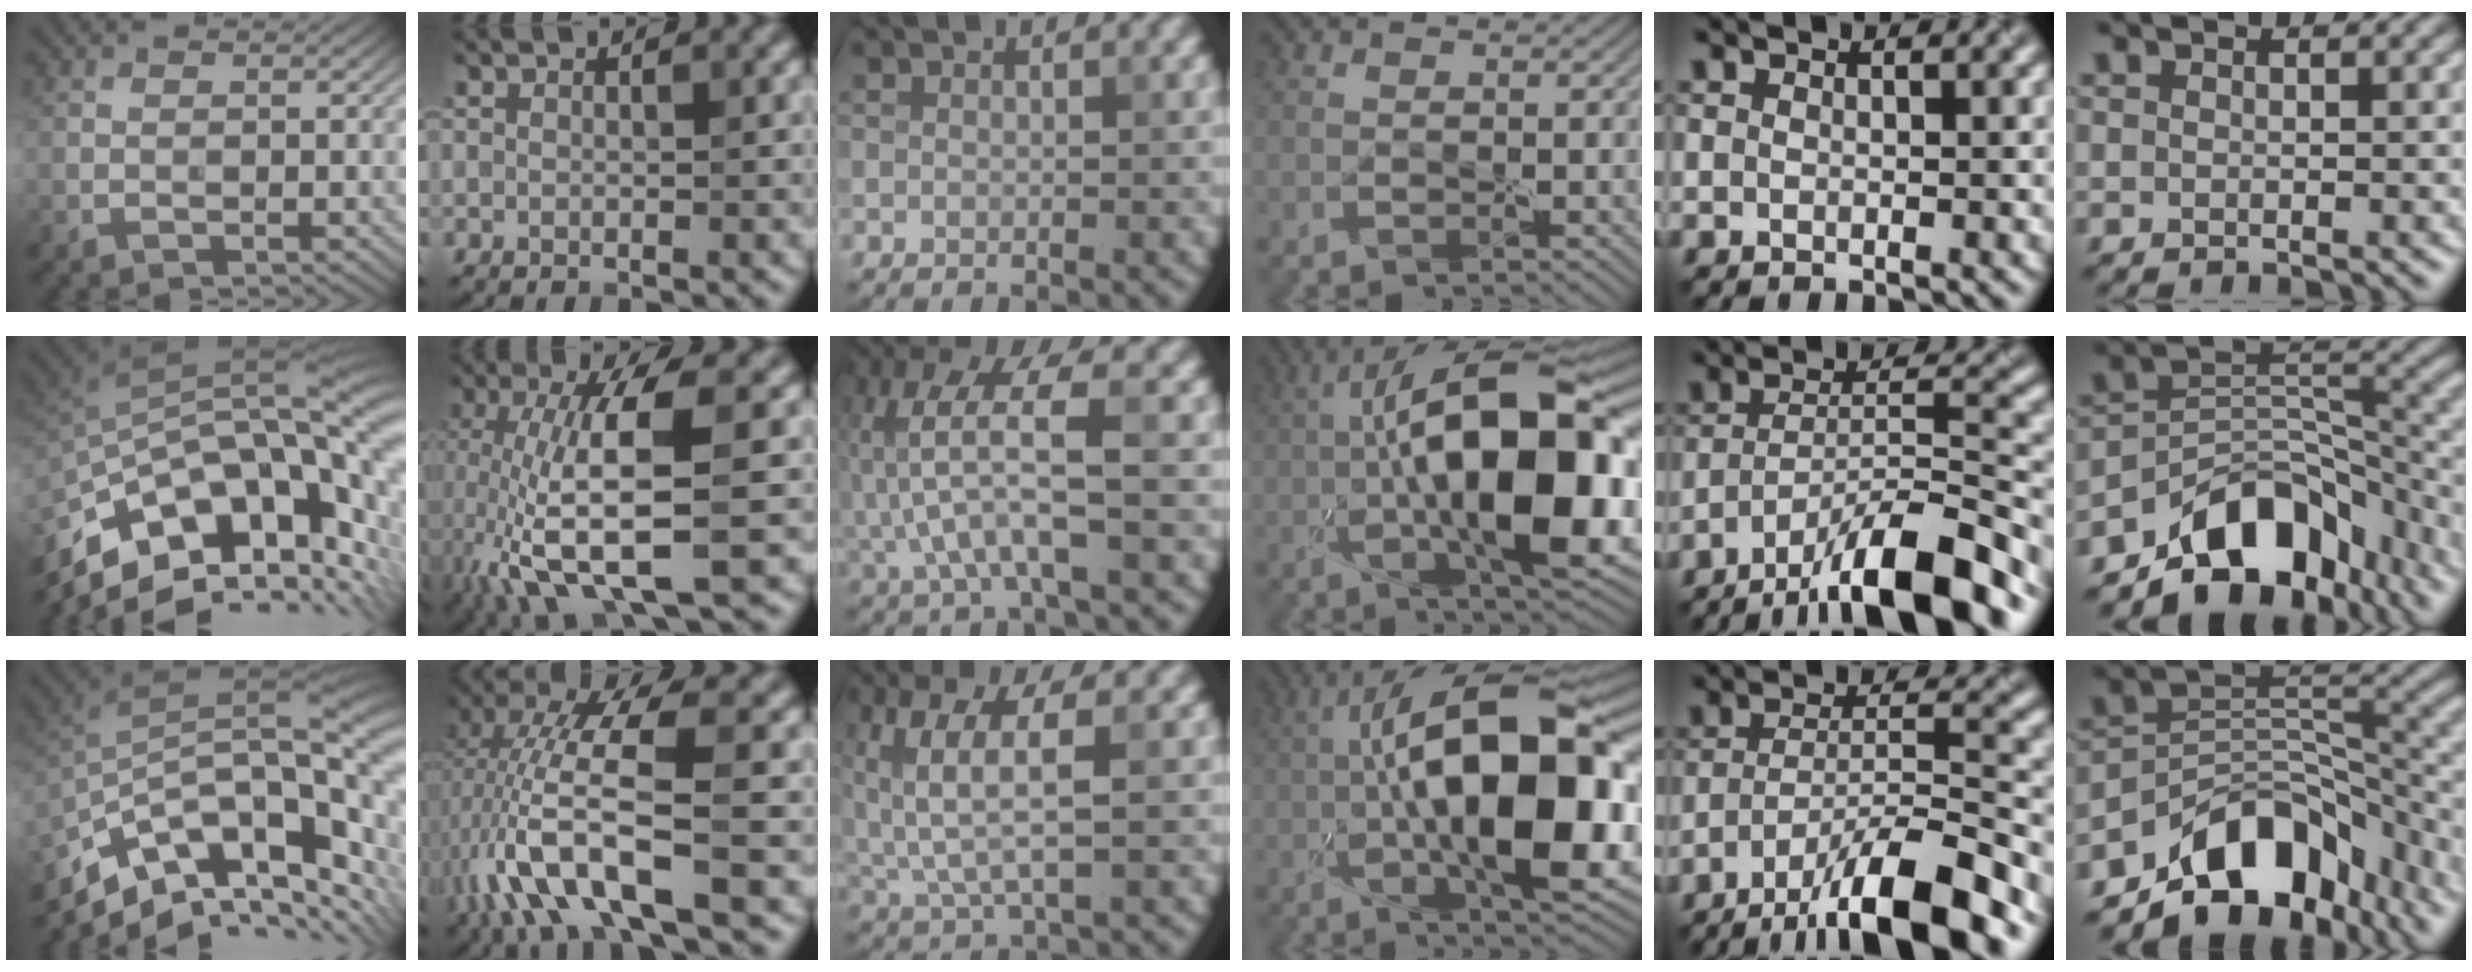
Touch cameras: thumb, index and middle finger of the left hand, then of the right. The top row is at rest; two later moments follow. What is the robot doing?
{"motion": "wrap", "object": "adhesive wrap"}